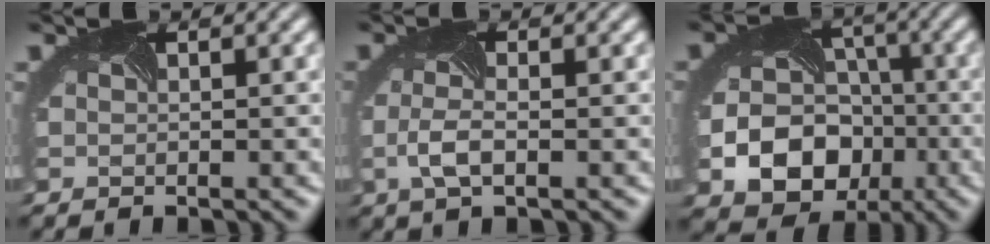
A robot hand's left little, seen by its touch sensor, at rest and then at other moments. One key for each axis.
{"total": 2.4, "fx": -0.8, "fy": 0.9, "fz": 2.0, "tx": -0.056, "ty": -0.005, "tz": -0.016}
{"total": 10.2, "fx": -3.5, "fy": 8.3, "fz": 4.9, "tx": -0.079, "ty": -0.033, "tz": -0.064}